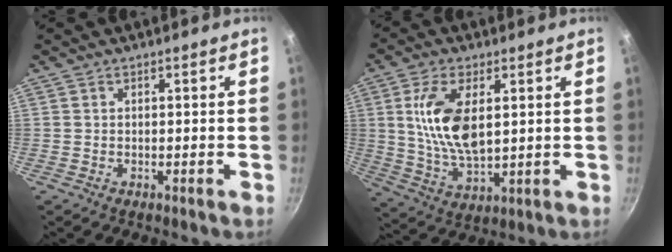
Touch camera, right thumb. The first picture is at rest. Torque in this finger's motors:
{"motor_torque": [0.91, 0.93, 1.47, 0.33, 0.47]}